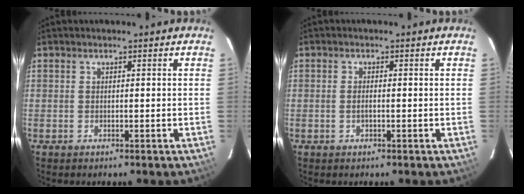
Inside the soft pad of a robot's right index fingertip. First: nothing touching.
{"total": 1.4, "force": [-0.3, 0.4, 1.3], "torque": [-0.029, 0.002, -0.007]}